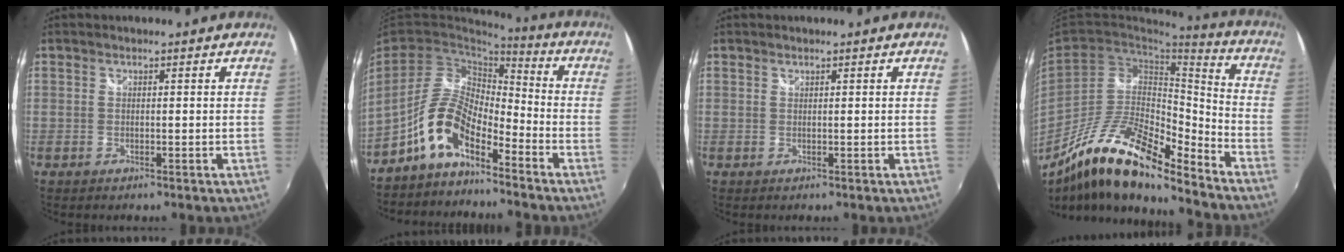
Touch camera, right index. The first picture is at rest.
{"total": 10.3, "force": [-6.6, 4.4, 6.6], "torque": [-0.140, 0.015, -0.131]}
{"total": 0.0}
{"total": 19.1, "force": [-14.0, 4.8, 12.1], "torque": [-0.215, -0.014, -0.259]}